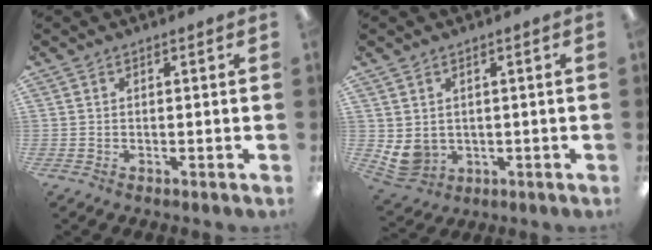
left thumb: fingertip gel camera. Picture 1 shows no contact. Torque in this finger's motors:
{"motor_torque": [0.01, 0.92, 0.38, -0.55, 0.02]}